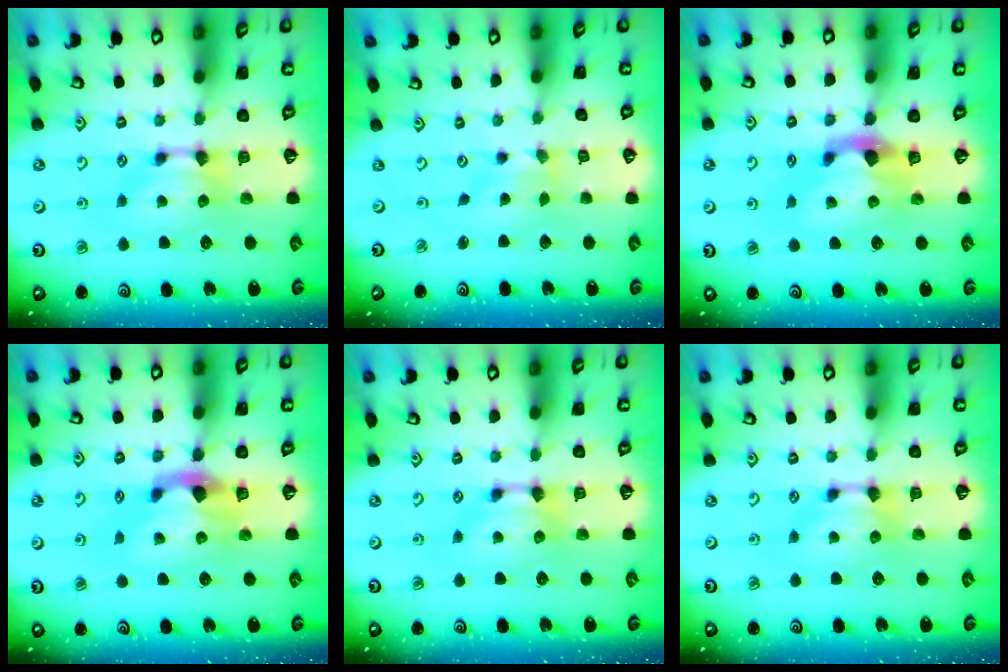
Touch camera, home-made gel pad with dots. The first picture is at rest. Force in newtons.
{"total": 1.6, "press": 1.0, "slide": 1.3}
{"total": 2.9, "press": 2.5, "slide": 1.5}
{"total": 2.9, "press": 2.5, "slide": 1.5}
{"total": 0.0}
{"total": 0.0}